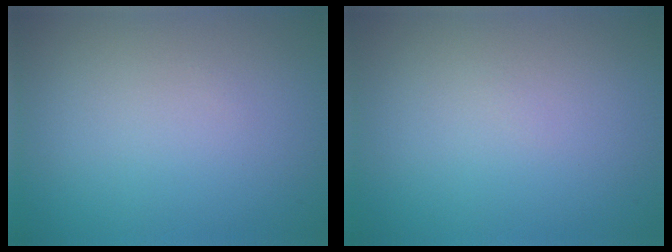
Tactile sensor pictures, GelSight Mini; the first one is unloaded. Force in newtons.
{"total": 0.0}